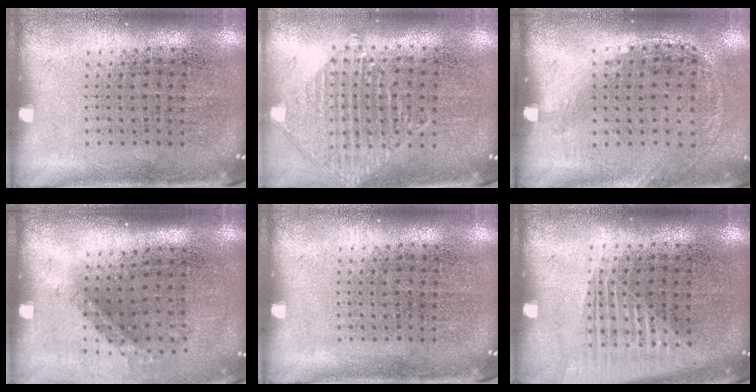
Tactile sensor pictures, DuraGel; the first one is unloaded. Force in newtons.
{"total": 1.0, "press": 1.0, "slide": 0.1}
{"total": 1.3, "press": 0.9, "slide": 0.9}
{"total": 1.3, "press": 0.9, "slide": 0.9}
{"total": 0.0}
{"total": 1.3, "press": 1.3, "slide": 0.4}